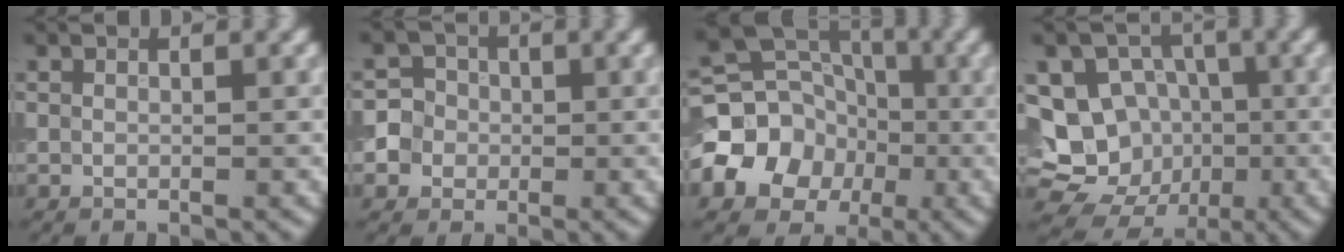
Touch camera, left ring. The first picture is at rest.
{"total": 5.0, "force": [-0.9, 4.8, 1.2], "torque": [-0.003, 0.021, -0.039]}
{"total": 8.0, "force": [-2.2, 6.8, 3.5], "torque": [-0.054, 0.002, -0.053]}
{"total": 15.4, "force": [-1.9, 14.3, 5.4], "torque": [-0.135, 0.012, -0.033]}